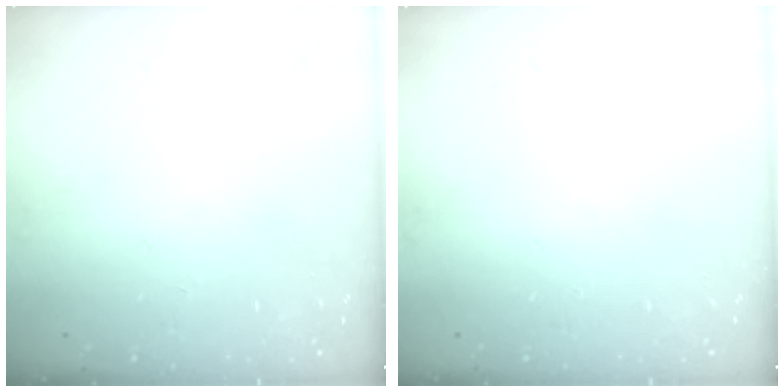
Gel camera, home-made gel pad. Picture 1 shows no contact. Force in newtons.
{"total": 0.0}